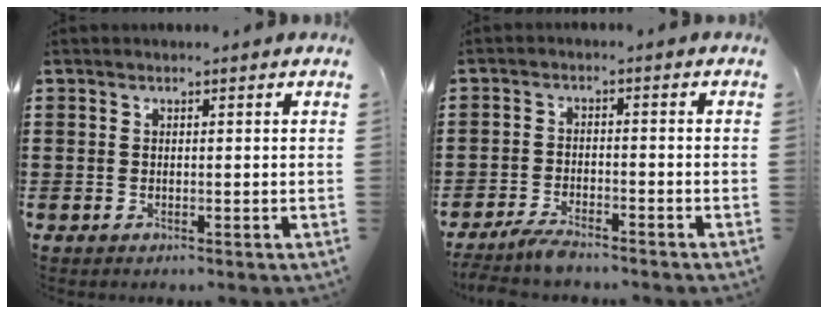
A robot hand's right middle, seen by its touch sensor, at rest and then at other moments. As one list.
[{"total": 3.1, "force": [-2.8, 0.3, 1.2], "torque": [-0.037, 0.000, -0.061]}]